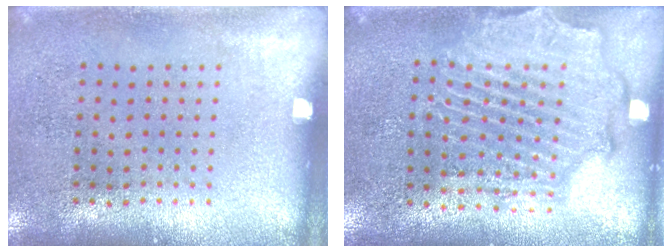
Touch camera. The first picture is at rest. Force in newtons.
{"total": 2.2, "press": 2.1, "slide": 0.5}